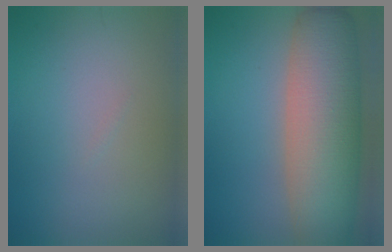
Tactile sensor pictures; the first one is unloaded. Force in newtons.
{"total": 10.8, "press": 10.8, "slide": 1.0}